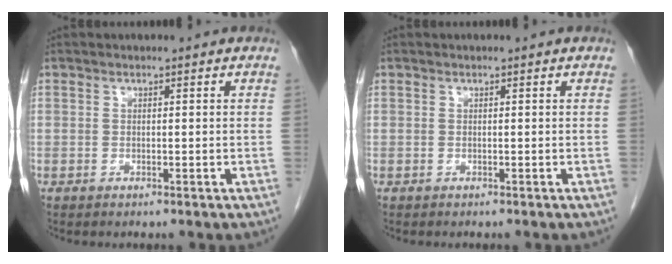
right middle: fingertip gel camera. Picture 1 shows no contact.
{"total": 0.0}